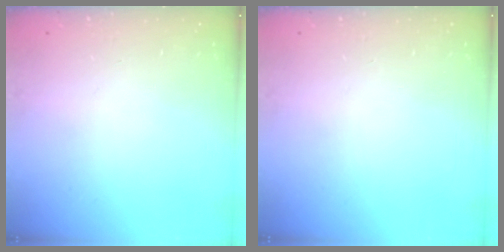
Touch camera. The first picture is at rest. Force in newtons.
{"total": 0.0}